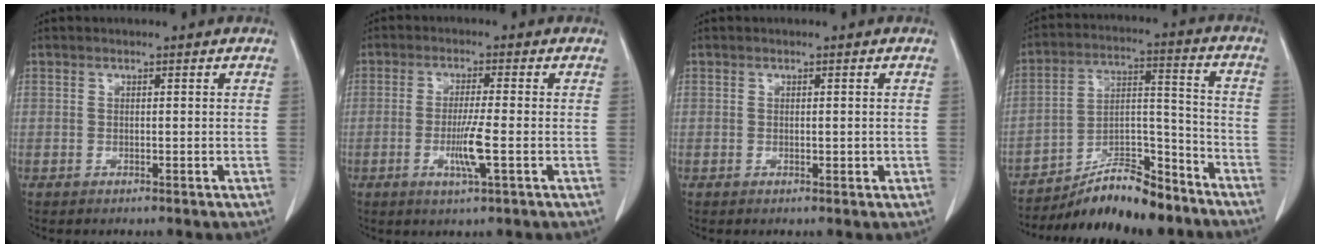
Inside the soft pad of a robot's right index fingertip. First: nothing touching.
{"total": 5.3, "force": [-1.5, -0.3, 5.1], "torque": [-0.098, -0.012, -0.026]}
{"total": 0.9, "force": [-0.1, 0.4, 0.8], "torque": [-0.012, -0.002, 0.002]}
{"total": 13.2, "force": [-11.5, 3.1, 5.7], "torque": [-0.086, 0.032, -0.196]}